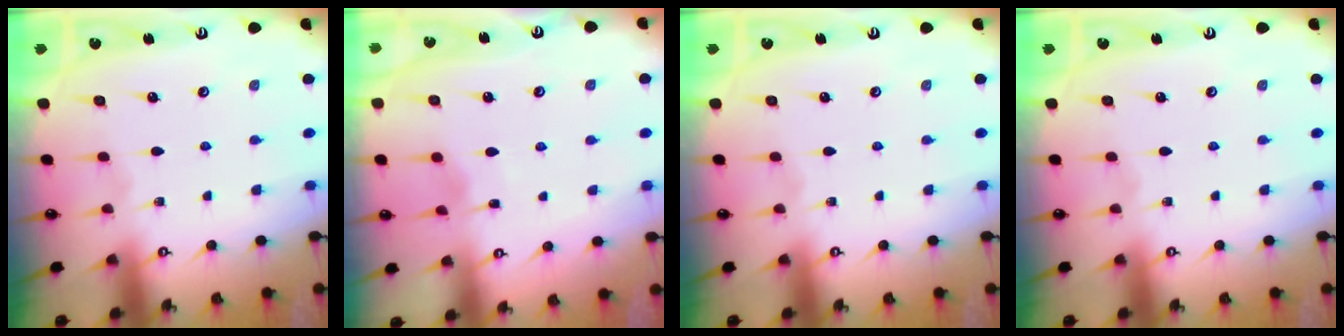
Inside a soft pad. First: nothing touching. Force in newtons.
{"total": 3.0, "press": 2.9, "slide": 0.3}
{"total": 0.0}
{"total": 0.0}